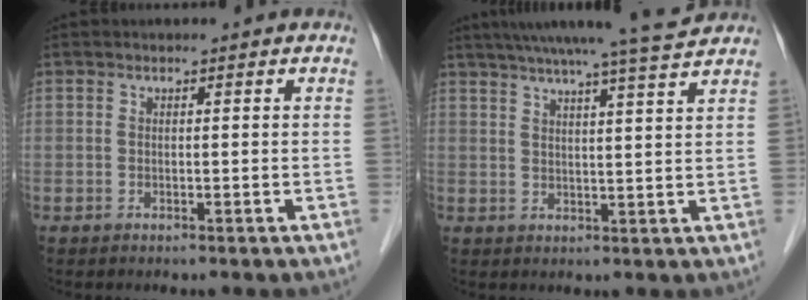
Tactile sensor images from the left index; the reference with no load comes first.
{"total": 11.8, "force": [10.5, -1.3, 5.1], "torque": [-0.085, -0.002, 0.141]}